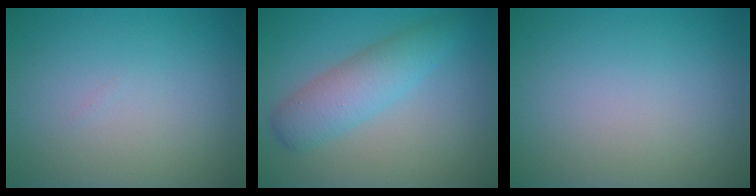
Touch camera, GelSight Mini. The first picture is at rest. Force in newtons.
{"total": 4.0, "press": 4.0, "slide": 0.0}
{"total": 0.0}